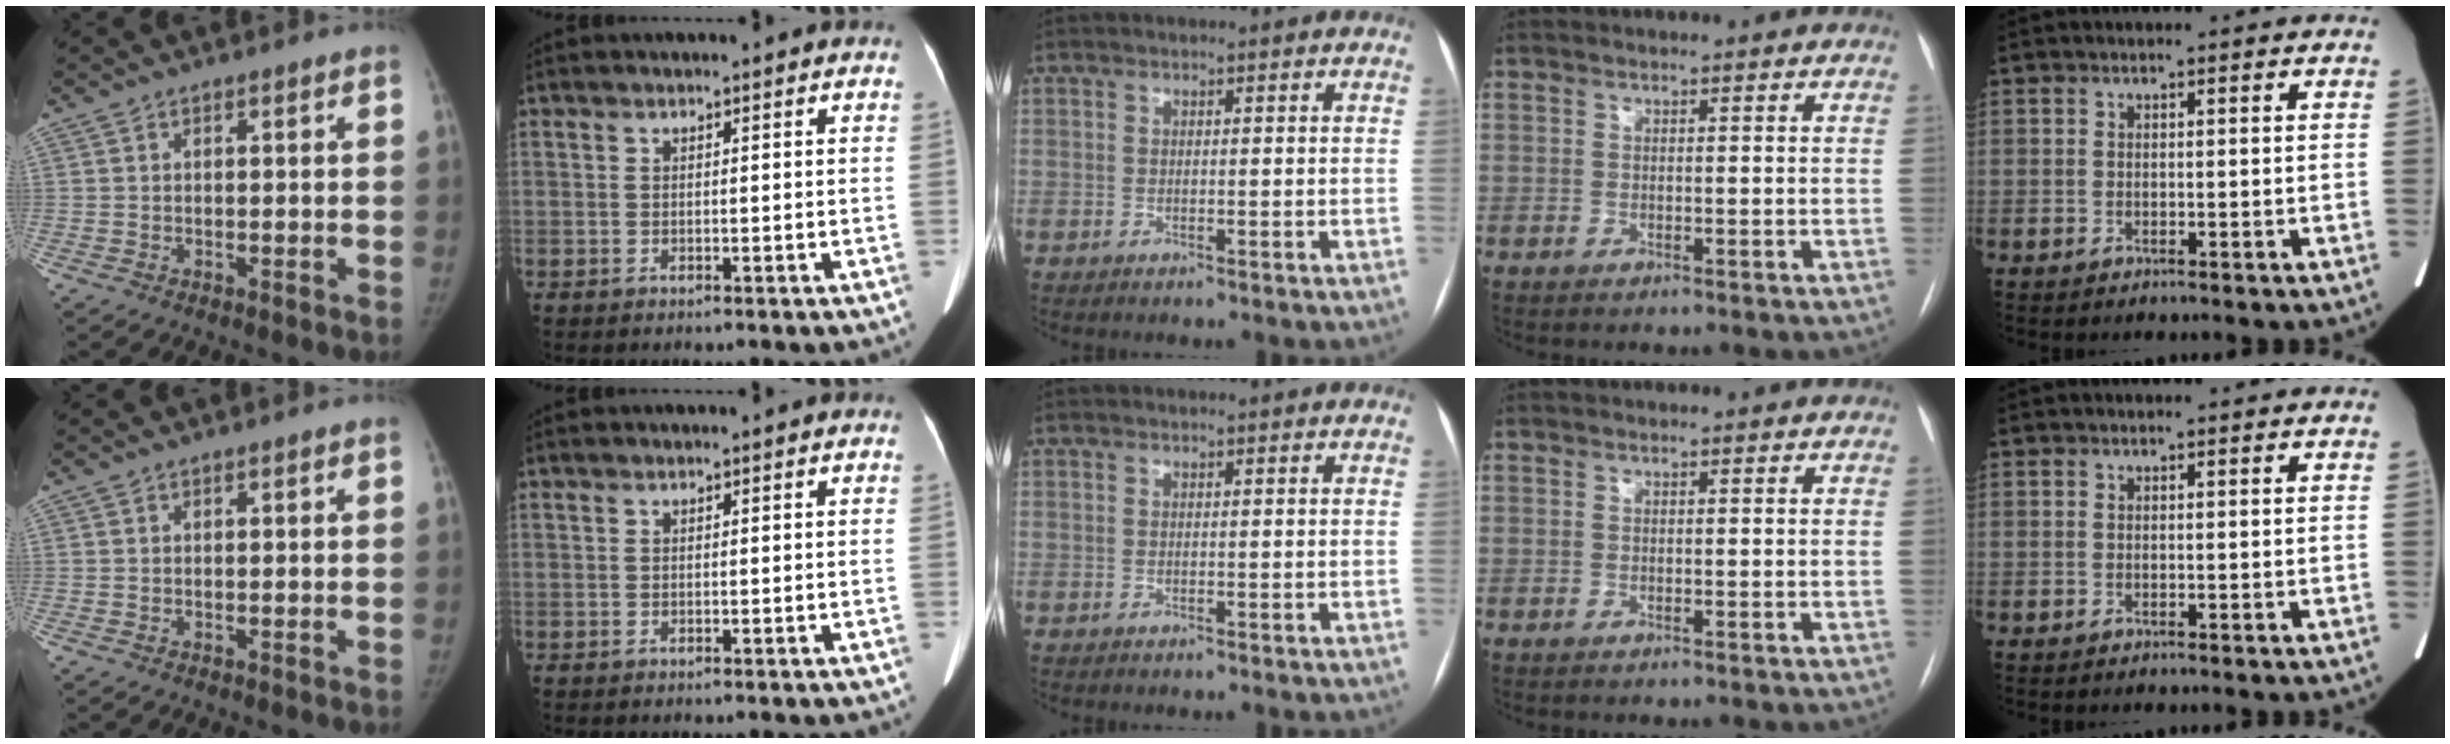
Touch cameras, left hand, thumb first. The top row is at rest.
{}